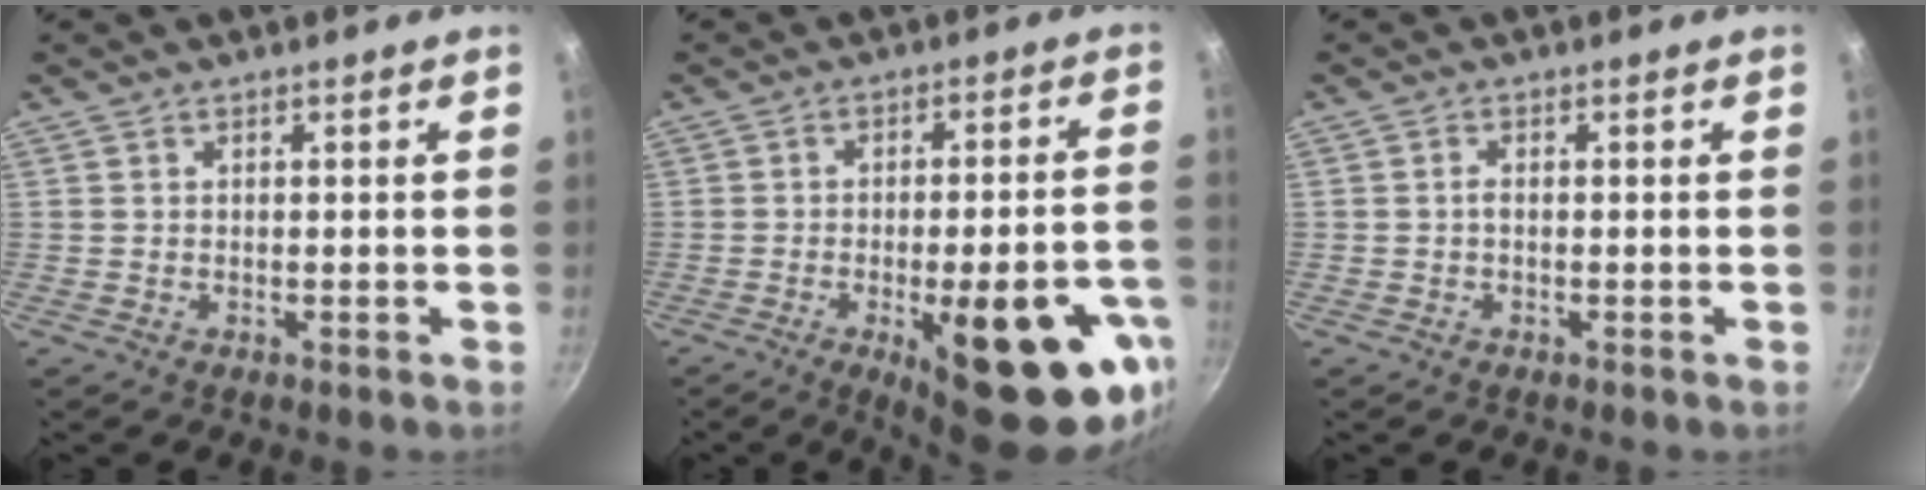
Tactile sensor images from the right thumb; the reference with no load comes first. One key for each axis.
{"total": 22.3, "fx": -9.1, "fy": 7.2, "fz": 19.1, "tx": -0.207, "ty": 0.022, "tz": -0.112}
{"total": 1.0, "fx": -0.2, "fy": 0.6, "fz": 0.8, "tx": -0.015, "ty": 0.004, "tz": -0.004}